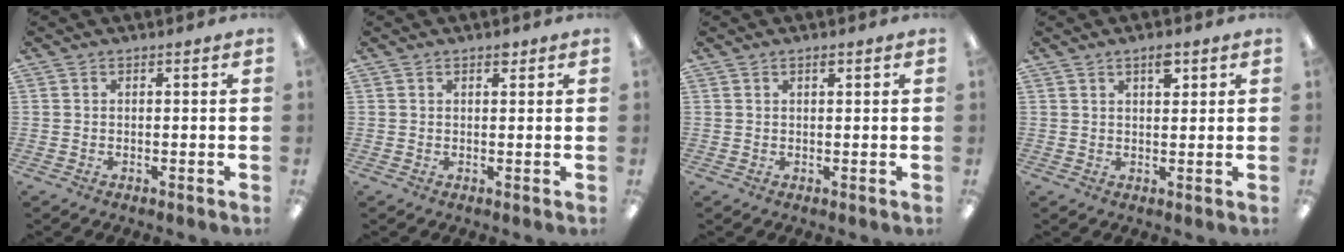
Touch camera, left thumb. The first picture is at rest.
{"total": 1.3, "force": [0.9, 0.6, 0.7], "torque": [-0.008, -0.002, 0.015]}
{"total": 1.0, "force": [0.8, 0.3, 0.7], "torque": [-0.015, 0.002, 0.013]}
{"total": 3.7, "force": [2.3, 1.5, 2.5], "torque": [-0.029, -0.005, 0.035]}